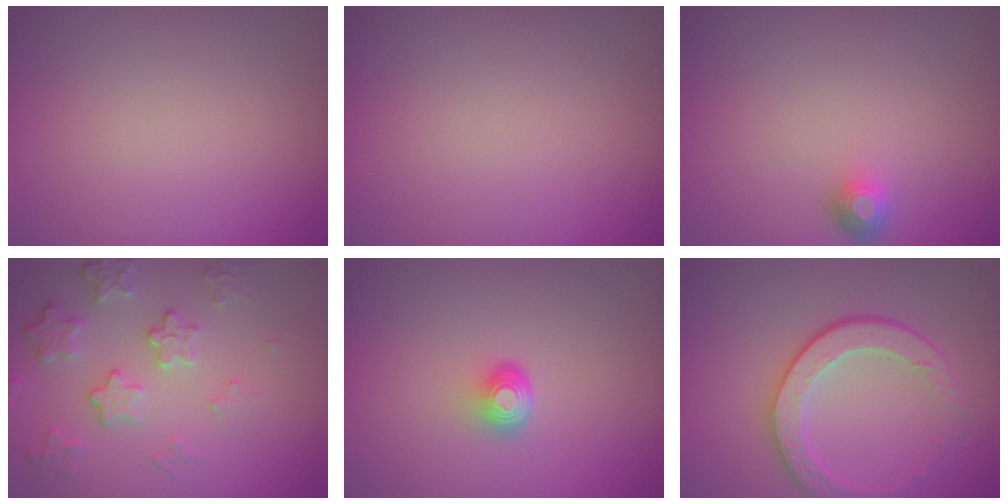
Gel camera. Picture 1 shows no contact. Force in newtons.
{"total": 0.0}
{"total": 1.3, "press": 1.1, "slide": 0.8}
{"total": 4.1, "press": 3.1, "slide": 2.7}
{"total": 2.0, "press": 1.3, "slide": 1.5}
{"total": 3.8, "press": 3.4, "slide": 1.8}